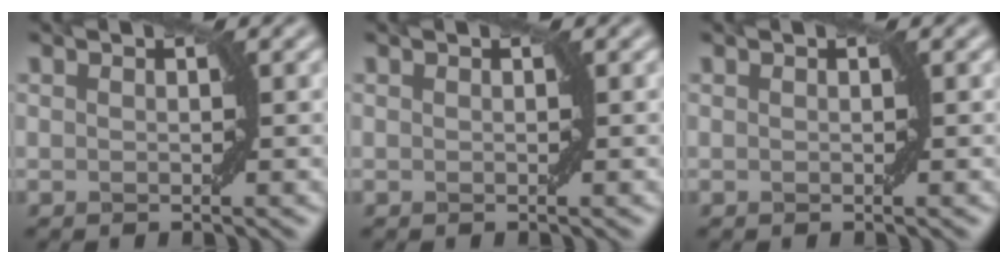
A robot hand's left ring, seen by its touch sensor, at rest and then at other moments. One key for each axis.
{"total": 0.0}
{"total": 0.0}